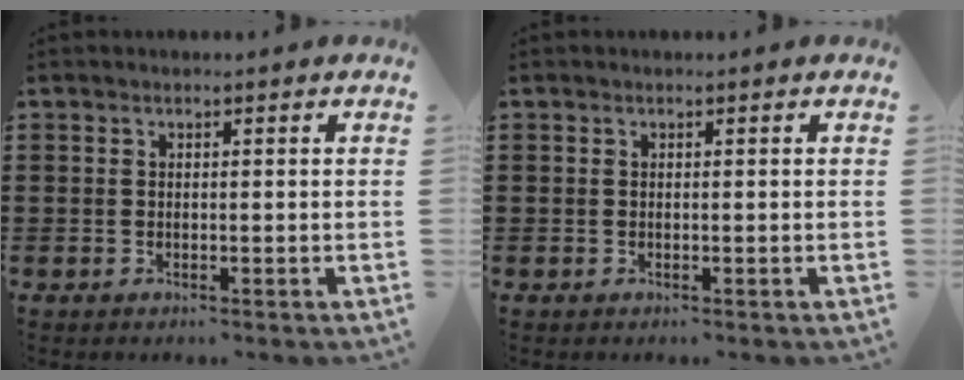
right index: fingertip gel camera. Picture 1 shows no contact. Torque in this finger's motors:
{"motor_torque": [0.00, 0.00, 0.00, 0.00]}